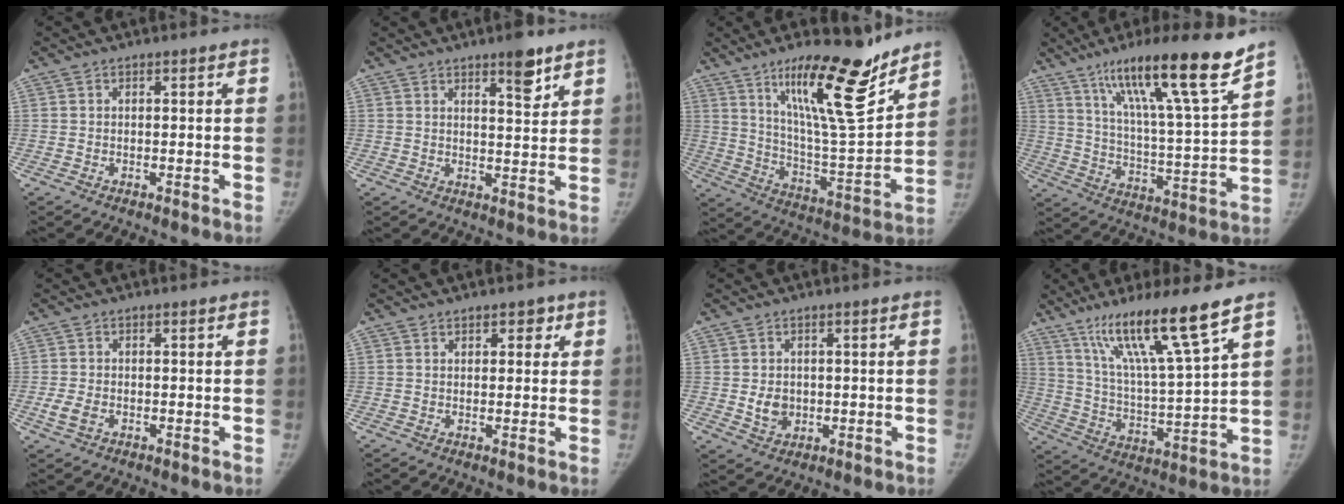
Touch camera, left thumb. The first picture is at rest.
{"total": 6.1, "force": [4.0, 1.6, 4.2], "torque": [-0.048, -0.026, 0.057]}
{"total": 21.1, "force": [14.3, 4.5, 14.9], "torque": [-0.209, -0.091, 0.241]}
{"total": 21.0, "force": [14.4, 1.3, 15.2], "torque": [-0.226, -0.065, 0.240]}
{"total": 2.9, "force": [-0.8, 1.9, 2.0], "torque": [-0.047, -0.002, -0.015]}
{"total": 2.8, "force": [1.6, 1.8, 1.5], "torque": [0.004, -0.006, 0.022]}
{"total": 4.1, "force": [0.0, 3.3, 2.3], "torque": [-0.026, -0.004, 0.011]}
{"total": 16.9, "force": [11.2, 0.4, 12.7], "torque": [-0.216, -0.057, 0.203]}